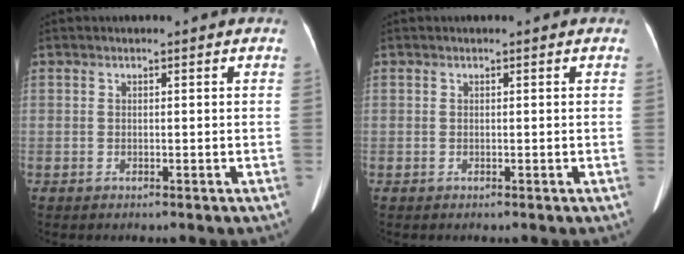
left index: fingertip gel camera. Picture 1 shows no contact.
{"total": 0.0}